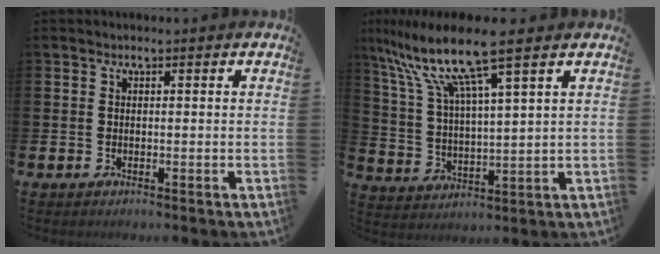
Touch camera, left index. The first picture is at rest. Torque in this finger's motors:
{"motor_torque": [0.89, -1.24, 1.05, 0.21]}